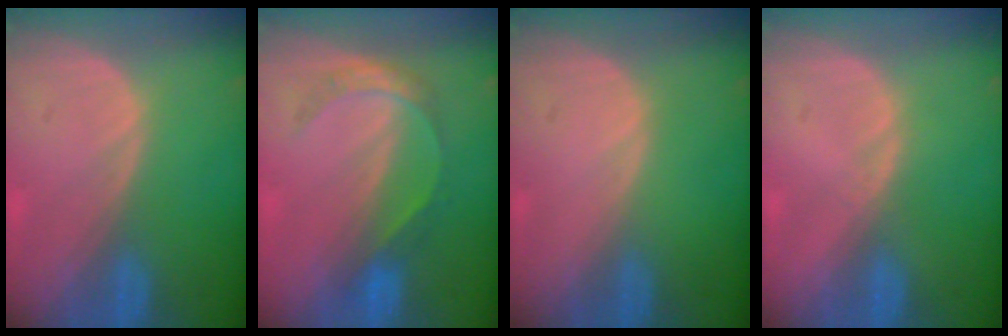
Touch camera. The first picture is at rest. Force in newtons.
{"total": 4.4, "press": 4.4, "slide": 0.5}
{"total": 0.0}
{"total": 0.7, "press": 0.5, "slide": 0.4}